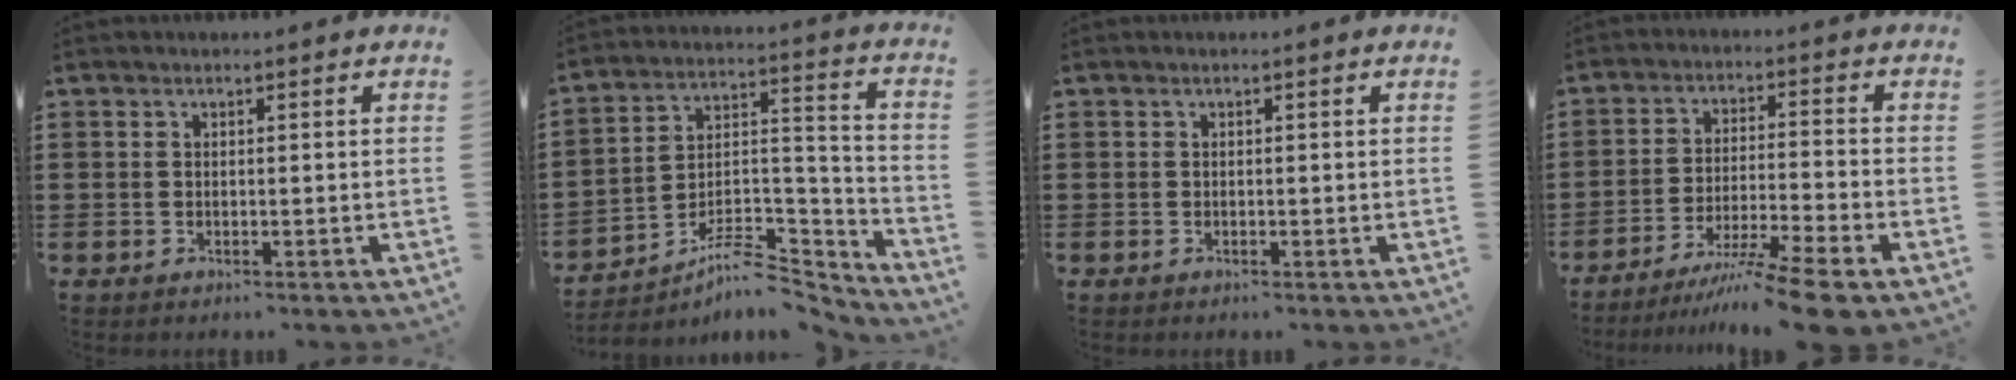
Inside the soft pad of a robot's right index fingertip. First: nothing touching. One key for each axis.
{"total": 7.7, "fx": -6.3, "fy": 2.9, "fz": 3.3, "tx": -0.049, "ty": 0.014, "tz": -0.119}
{"total": 0.0}
{"total": 8.1, "fx": -6.5, "fy": -0.6, "fz": 4.7, "tx": -0.085, "ty": -0.006, "tz": -0.127}